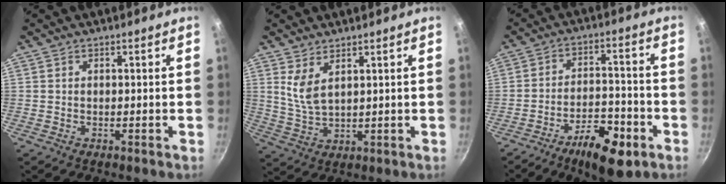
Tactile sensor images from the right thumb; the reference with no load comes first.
{"total": 5.2, "force": [2.6, 2.2, 3.8], "torque": [-0.071, -0.031, 0.059]}
{"total": 12.5, "force": [-6.8, 5.0, 9.2], "torque": [-0.132, 0.041, -0.106]}